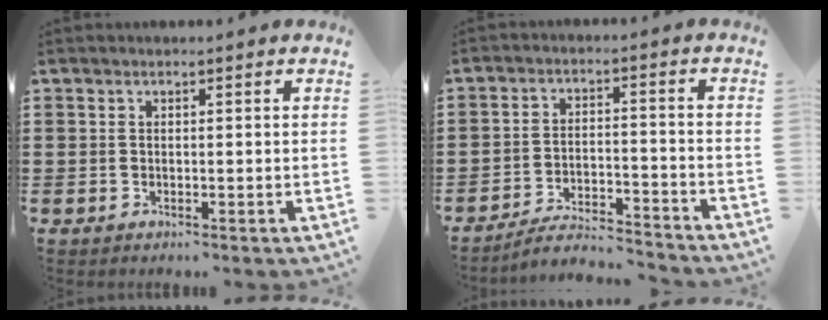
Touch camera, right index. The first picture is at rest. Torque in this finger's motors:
{"motor_torque": [0.75, 1.23, -1.03, -0.21]}